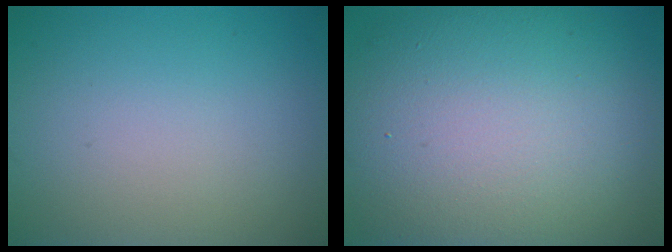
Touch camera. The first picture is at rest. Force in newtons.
{"total": 14.9, "press": 14.9, "slide": 1.1}